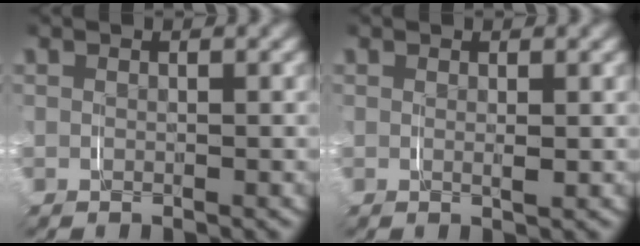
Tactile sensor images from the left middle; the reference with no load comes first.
{"total": 0.7, "force": [0.3, -0.1, 0.6], "torque": [-0.010, -0.006, 0.007]}